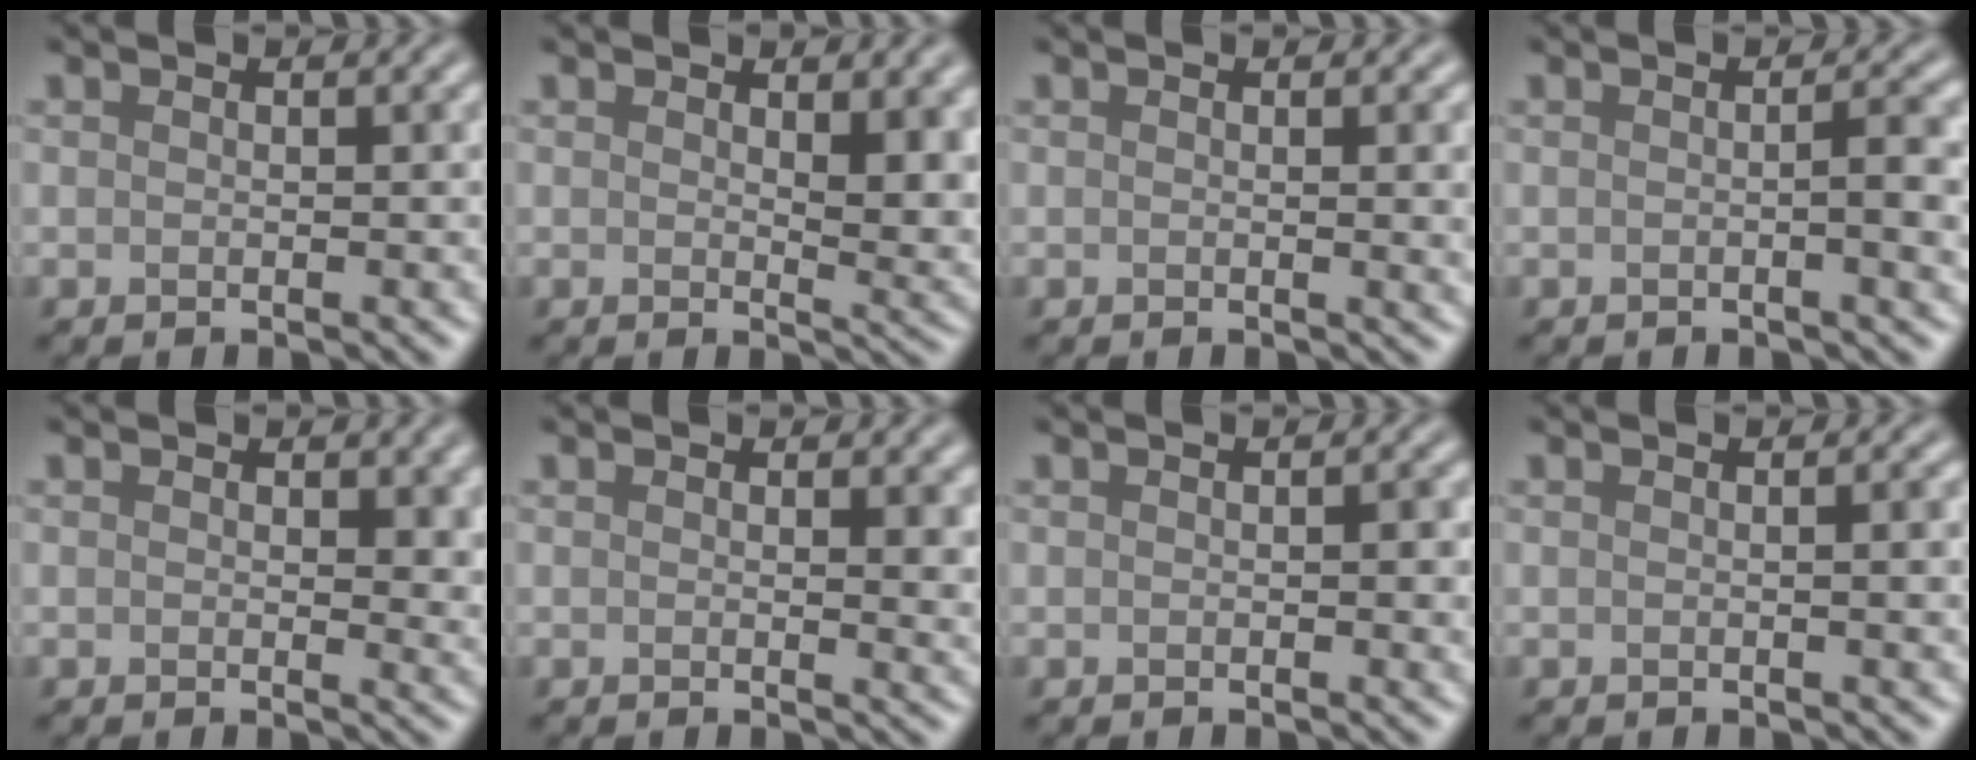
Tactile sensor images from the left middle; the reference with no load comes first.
{"total": 3.8, "force": [1.5, 1.6, 3.1], "torque": [-0.041, -0.008, 0.028]}
{"total": 2.5, "force": [0.2, 0.8, 2.4], "torque": [-0.021, -0.001, 0.000]}
{"total": 3.1, "force": [-0.1, 0.7, 3.0], "torque": [-0.037, 0.004, -0.006]}
{"total": 2.6, "force": [0.8, 1.5, 1.9], "torque": [-0.019, -0.004, 0.008]}
{"total": 1.7, "force": [0.6, 0.5, 1.5], "torque": [-0.014, -0.005, 0.009]}
{"total": 1.0, "force": [0.0, 0.2, 1.0], "torque": [-0.012, -0.002, 0.000]}
{"total": 1.9, "force": [0.0, 0.5, 1.8], "torque": [-0.021, 0.003, -0.002]}